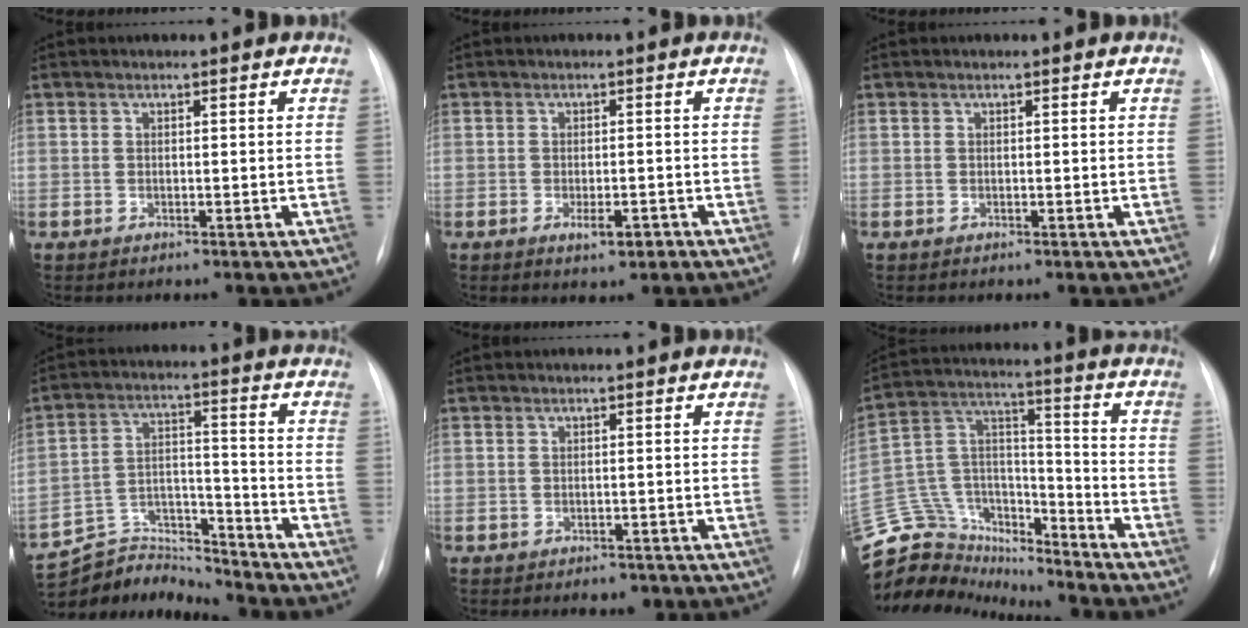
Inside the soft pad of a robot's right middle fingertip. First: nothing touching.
{"total": 2.9, "force": [-1.5, 0.9, 2.3], "torque": [-0.034, 0.000, -0.019]}
{"total": 0.0}
{"total": 10.3, "force": [-10.2, 0.8, -1.1], "torque": [0.023, 0.042, -0.186]}
{"total": 1.5, "force": [-1.0, 0.9, 0.6], "torque": [-0.010, 0.000, -0.007]}
{"total": 21.6, "force": [-19.9, 7.1, 4.6], "torque": [-0.119, 0.060, -0.327]}